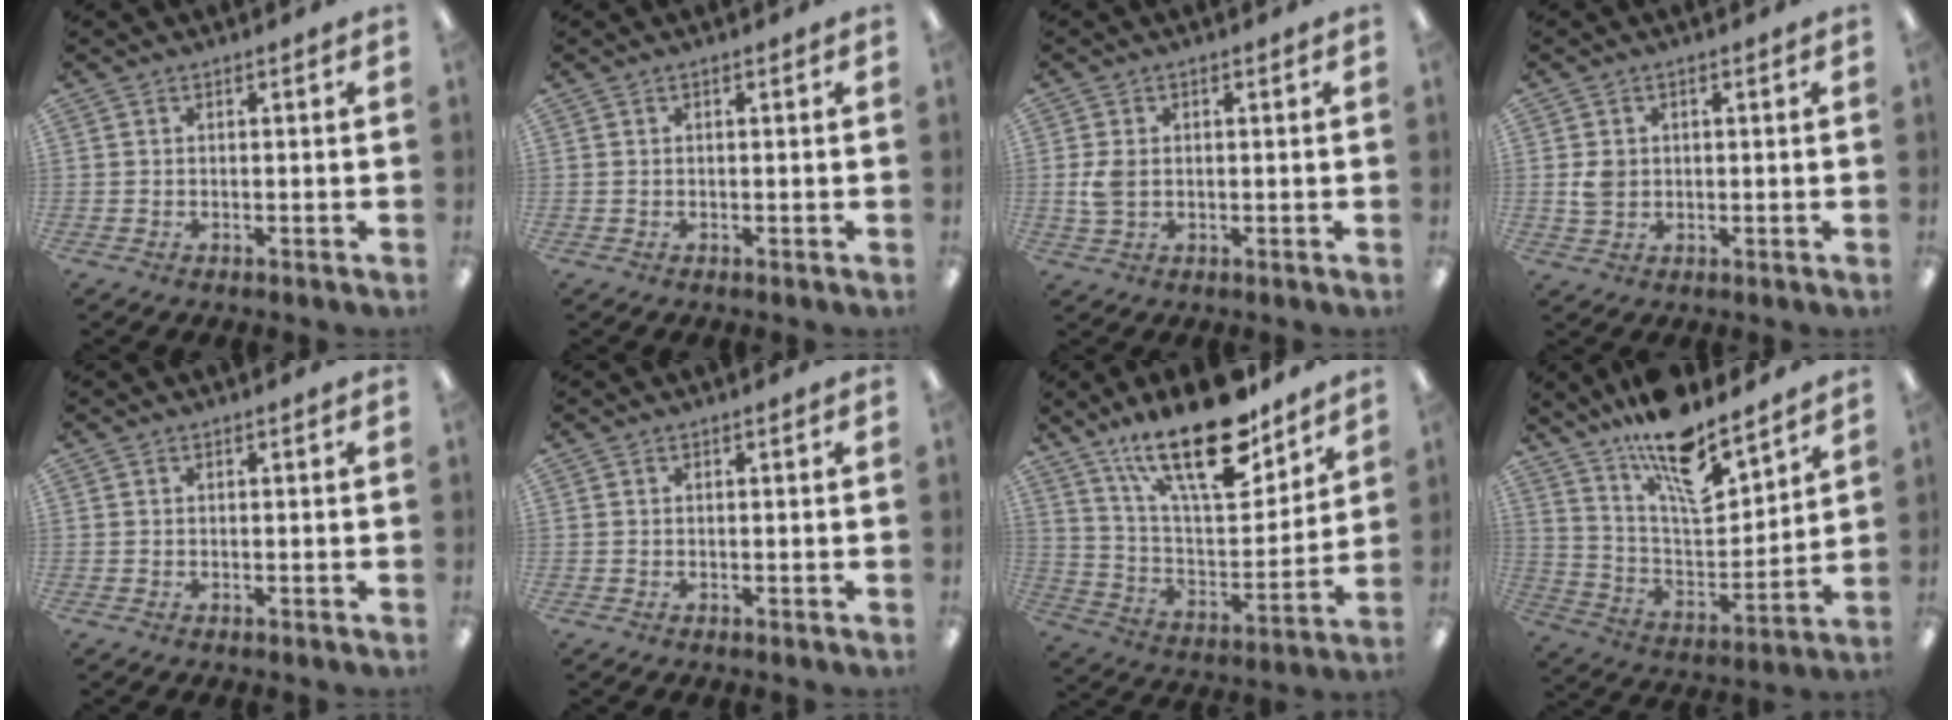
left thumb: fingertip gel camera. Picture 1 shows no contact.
{"total": 0.0}
{"total": 4.3, "force": [0.1, 2.8, 3.2], "torque": [-0.066, -0.002, -0.002]}
{"total": 3.1, "force": [0.4, 2.7, 1.5], "torque": [-0.021, 0.003, 0.004]}
{"total": 0.0}
{"total": 0.0}
{"total": 24.5, "force": [16.6, 9.1, 15.5], "torque": [-0.253, -0.100, 0.283]}
{"total": 16.9, "force": [13.3, 5.2, 9.1], "torque": [-0.158, -0.092, 0.229]}